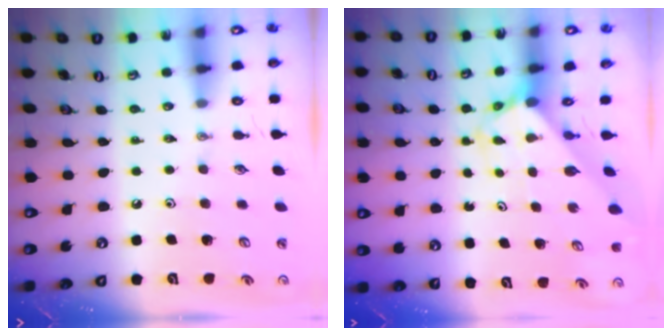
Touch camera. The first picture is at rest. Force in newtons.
{"total": 2.4, "press": 2.4, "slide": 0.2}